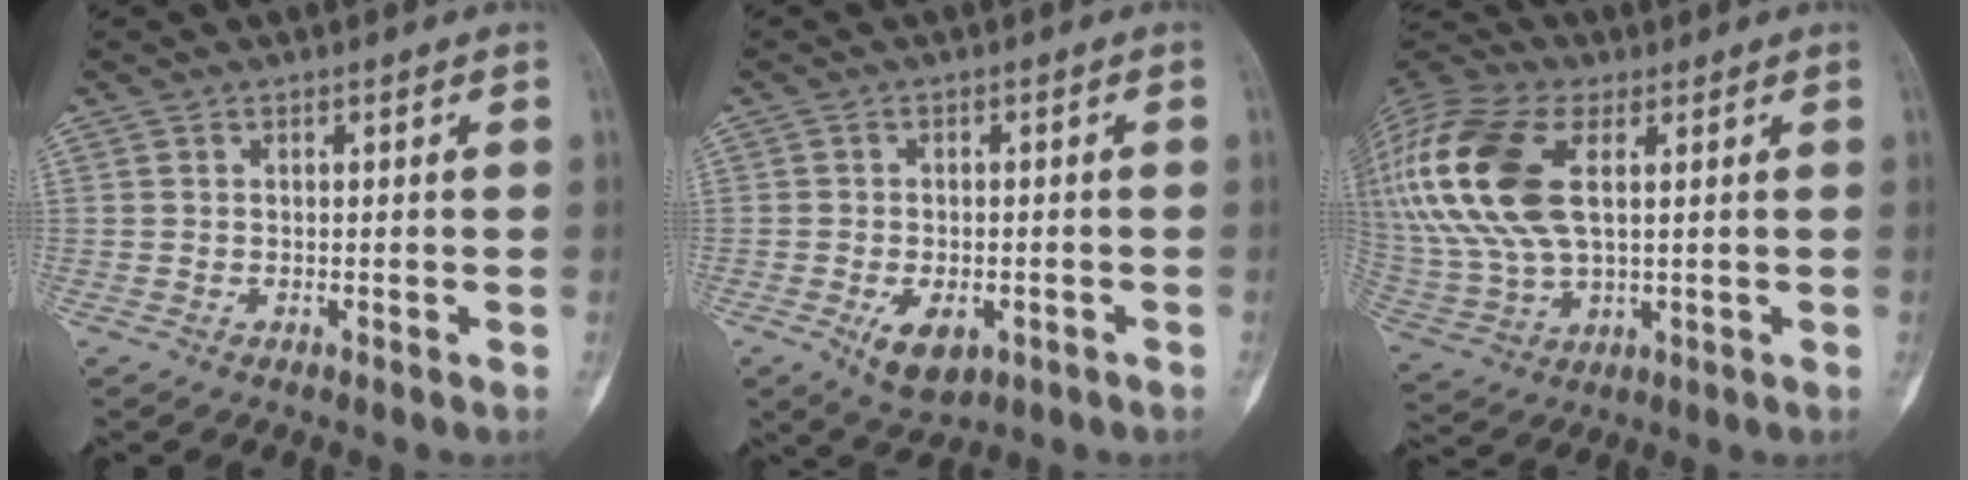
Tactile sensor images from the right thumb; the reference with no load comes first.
{"total": 6.2, "force": [-2.4, 3.4, 4.6], "torque": [-0.066, 0.002, -0.027]}
{"total": 23.9, "force": [6.1, 13.0, 19.2], "torque": [-0.452, 0.010, 0.116]}